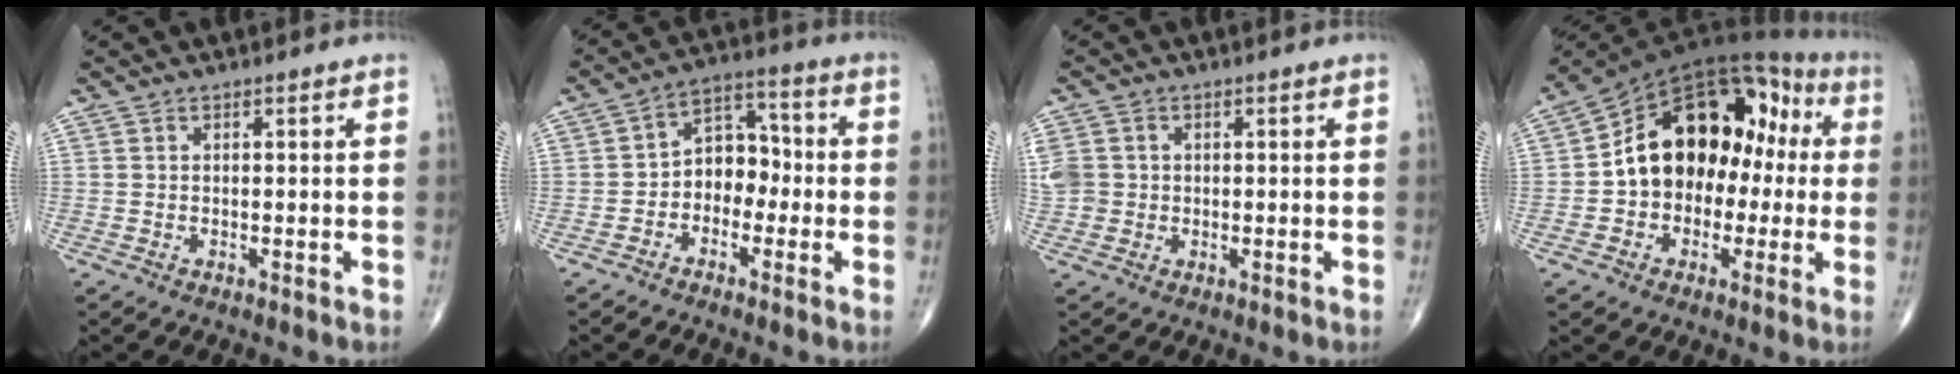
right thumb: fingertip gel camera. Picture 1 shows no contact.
{"total": 7.8, "force": [-1.9, 6.0, 4.7], "torque": [-0.038, 0.041, -0.050]}
{"total": 7.6, "force": [0.7, 6.9, 3.3], "torque": [-0.089, 0.020, 0.025]}
{"total": 19.1, "force": [0.0, 13.4, 13.6], "torque": [-0.167, 0.063, -0.005]}